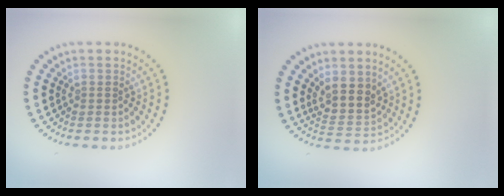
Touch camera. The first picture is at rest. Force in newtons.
{"total": 3.3, "press": 2.9, "slide": 1.6}